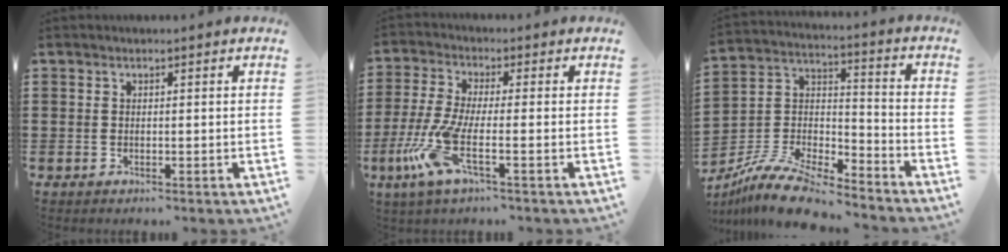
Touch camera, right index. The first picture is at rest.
{"total": 7.6, "force": [-3.0, 1.6, 6.8], "torque": [-0.172, -0.020, -0.062]}
{"total": 11.6, "force": [-10.3, 2.1, 4.7], "torque": [-0.103, 0.022, -0.206]}